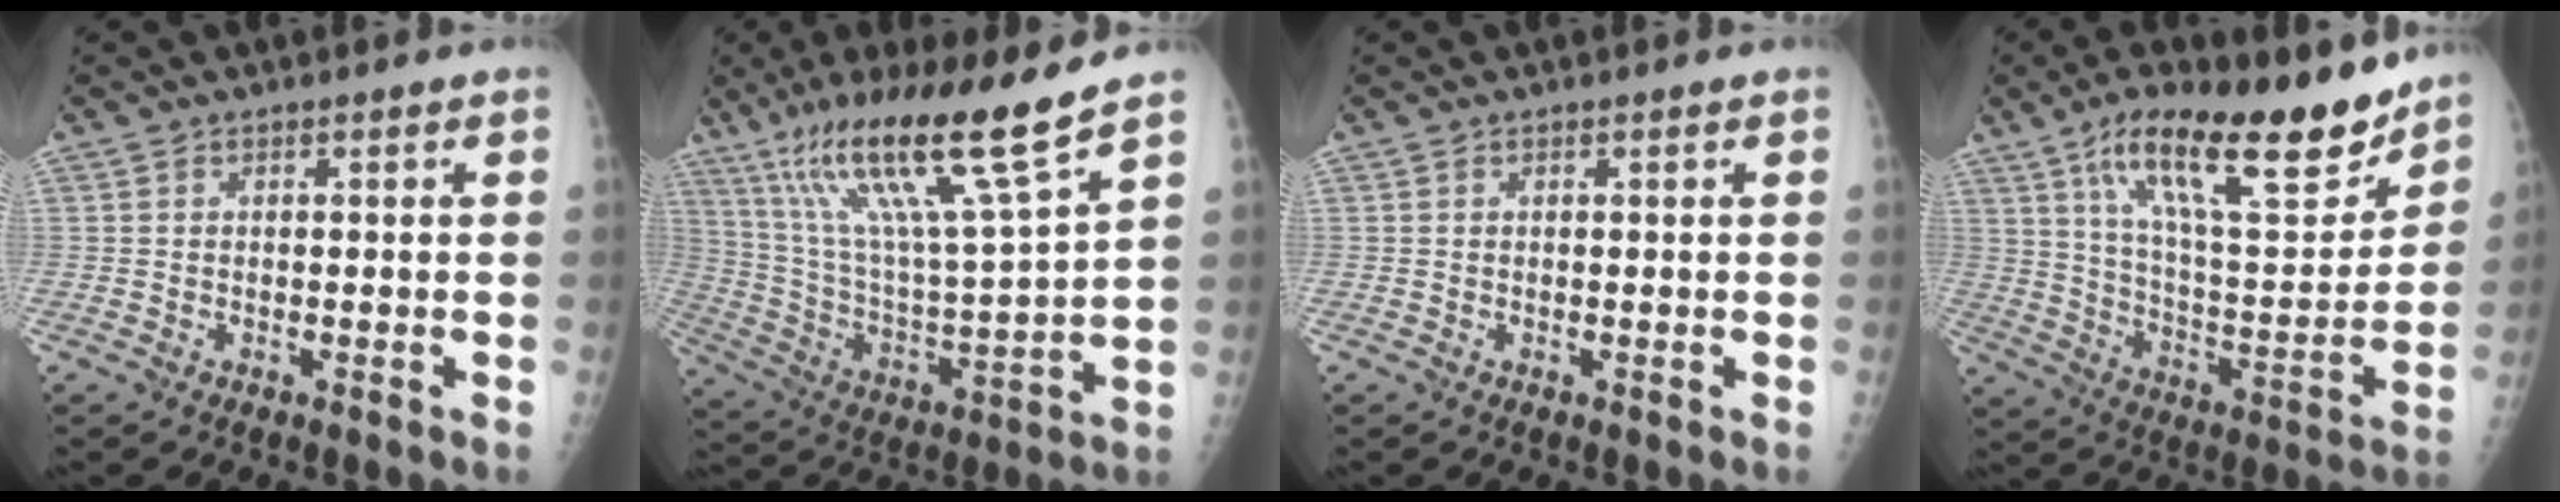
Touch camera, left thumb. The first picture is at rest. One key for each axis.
{"total": 20.5, "fx": 13.6, "fy": 0.9, "fz": 15.3, "tx": -0.260, "ty": -0.061, "tz": 0.249}
{"total": 0.0}
{"total": 23.6, "fx": 15.8, "fy": 6.9, "fz": 16.2, "tx": -0.230, "ty": -0.068, "tz": 0.265}